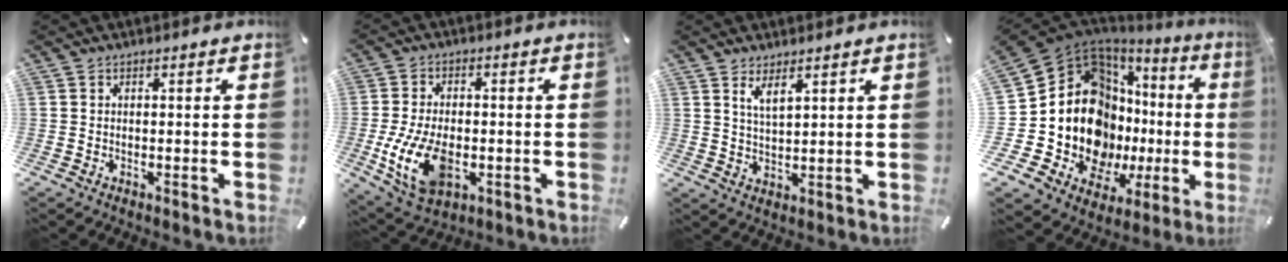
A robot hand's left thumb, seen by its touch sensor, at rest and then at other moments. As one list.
[{"total": 13.5, "force": [-2.9, 8.4, 10.1], "torque": [-0.215, -0.005, -0.049]}, {"total": 4.1, "force": [3.0, 1.1, 2.5], "torque": [-0.055, -0.010, 0.054]}, {"total": 19.6, "force": [-1.1, 14.1, 13.6], "torque": [-0.232, -0.058, -0.002]}]